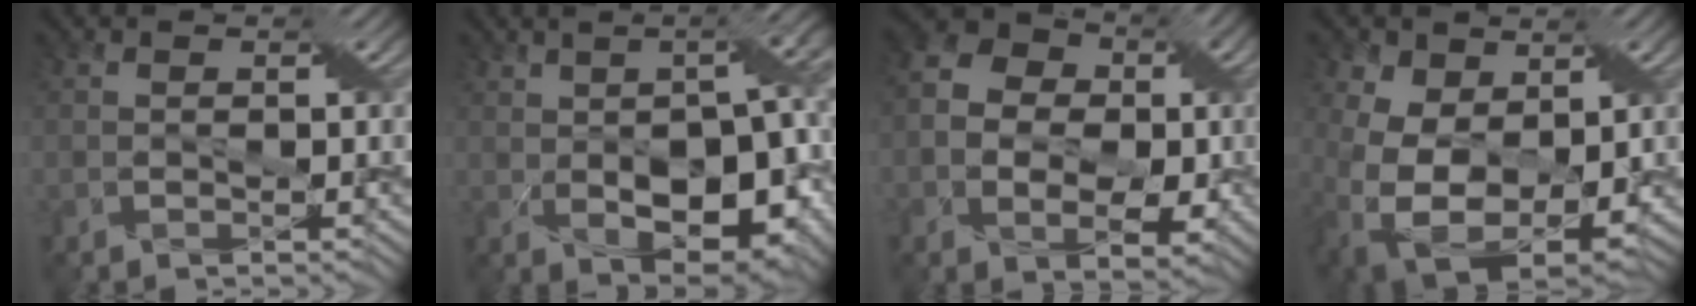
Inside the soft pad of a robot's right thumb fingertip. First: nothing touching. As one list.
[{"total": 14.1, "force": [-1.3, 6.8, 12.2], "torque": [-0.172, -0.001, -0.011]}, {"total": 11.0, "force": [-0.3, 8.8, 6.7], "torque": [-0.143, -0.001, -0.011]}, {"total": 13.9, "force": [1.0, 9.7, 9.9], "torque": [-0.215, -0.021, 0.039]}]